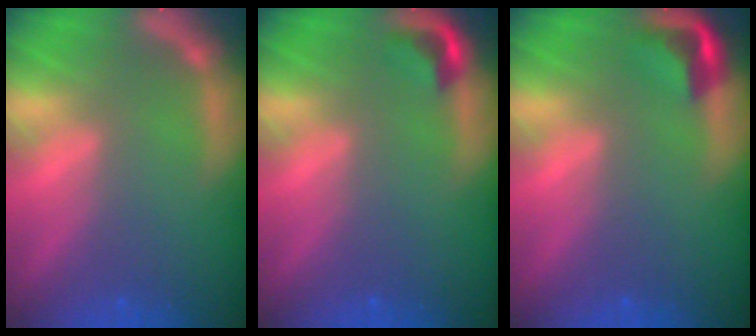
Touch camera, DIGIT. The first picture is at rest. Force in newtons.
{"total": 1.9}
{"total": 2.9}